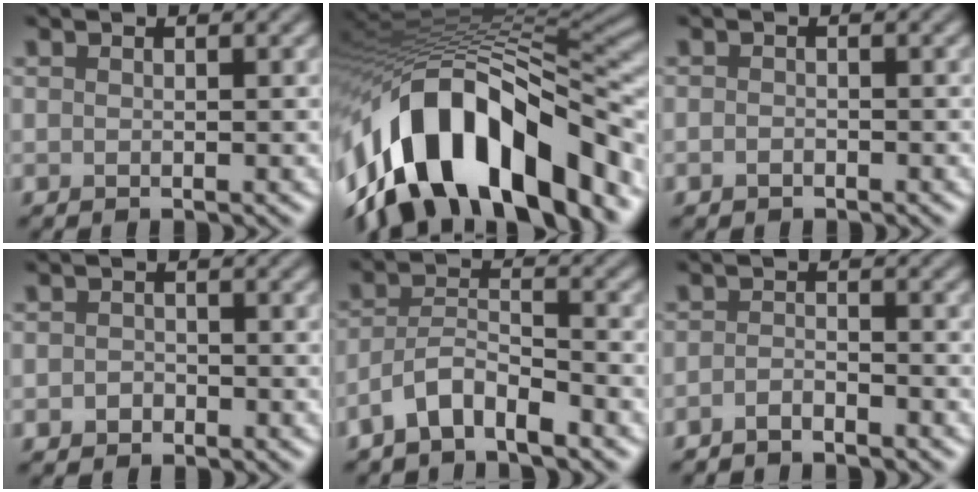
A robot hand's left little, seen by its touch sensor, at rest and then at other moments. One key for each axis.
{"total": 15.8, "fx": -6.9, "fy": 8.1, "fz": 11.7, "tx": -0.193, "ty": 0.019, "tz": -0.117}
{"total": 0.7, "fx": -0.4, "fy": 0.5, "fz": 0.3, "tx": -0.005, "ty": 0.000, "tz": -0.009}
{"total": 1.0, "fx": -0.5, "fy": 0.8, "fz": 0.3, "tx": -0.003, "ty": 0.002, "tz": -0.011}
{"total": 3.6, "fx": -2.8, "fy": 1.1, "fz": 2.1, "tx": -0.039, "ty": 0.007, "tz": -0.062}
{"total": 1.6, "fx": -1.4, "fy": 0.3, "fz": 0.5, "tx": -0.010, "ty": 0.001, "tz": -0.031}